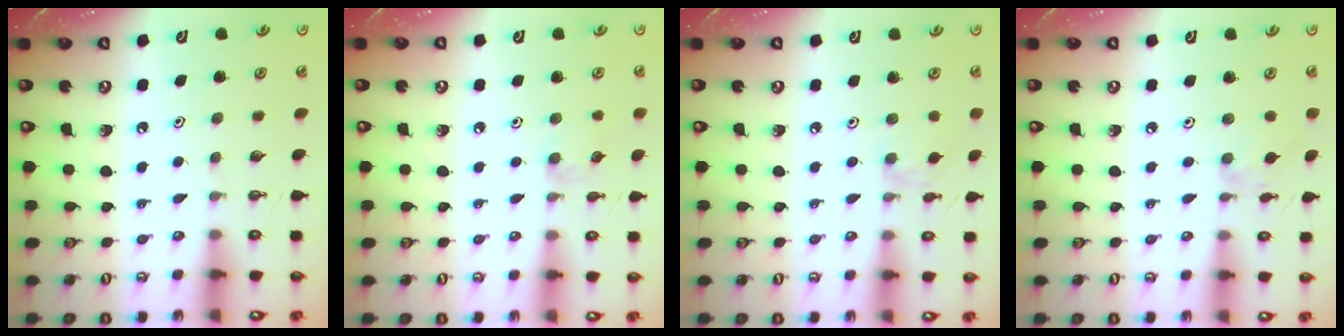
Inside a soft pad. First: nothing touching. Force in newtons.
{"total": 6.1, "press": 6.1, "slide": 0.7}
{"total": 1.3, "press": 1.2, "slide": 0.4}
{"total": 2.4, "press": 2.4, "slide": 0.4}